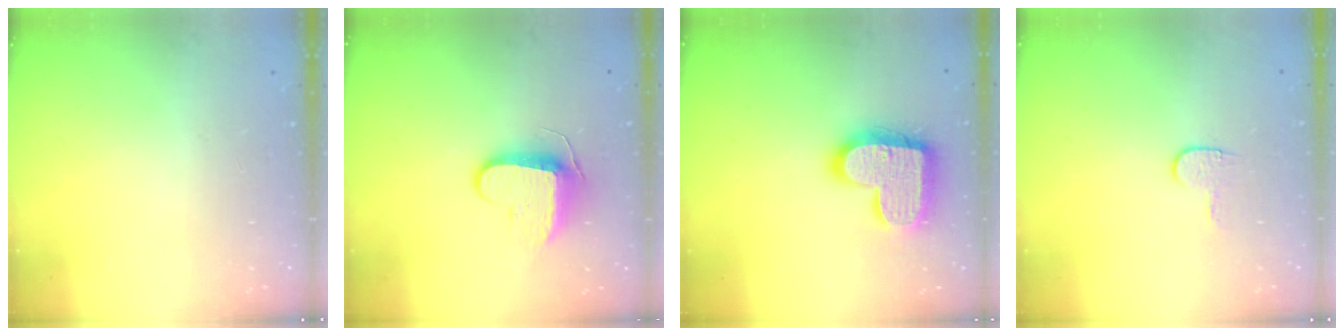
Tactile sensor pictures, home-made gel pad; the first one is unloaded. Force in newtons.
{"total": 8.9, "press": 8.9, "slide": 0.2}
{"total": 17.8, "press": 17.7, "slide": 1.1}
{"total": 3.8, "press": 3.8, "slide": 0.3}